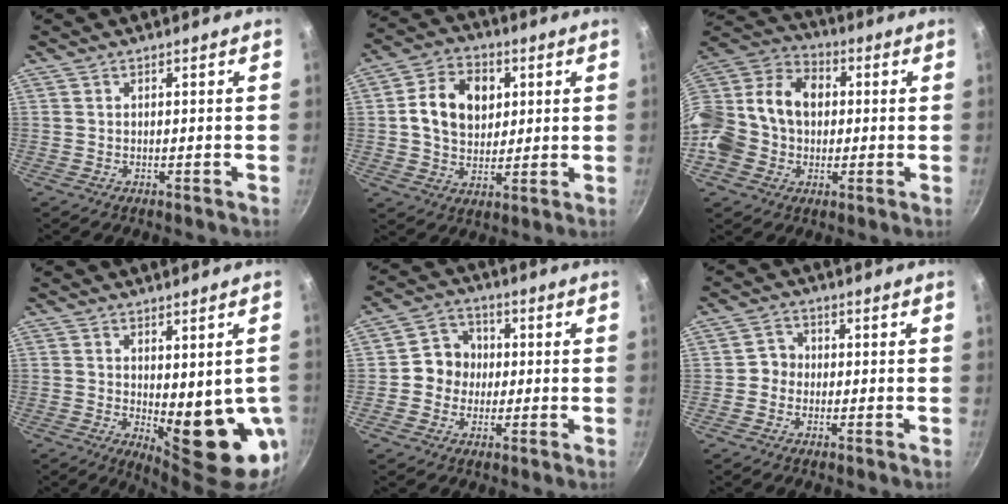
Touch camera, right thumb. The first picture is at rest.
{"total": 12.2, "force": [2.6, 9.3, 7.5], "torque": [-0.105, 0.005, 0.036]}
{"total": 20.4, "force": [-0.3, 16.5, 11.9], "torque": [-0.230, 0.057, -0.019]}
{"total": 13.5, "force": [-1.4, 5.3, 12.3], "torque": [-0.131, -0.020, -0.002]}
{"total": 7.3, "force": [-0.1, 6.8, 2.6], "torque": [-0.001, 0.016, -0.019]}
{"total": 3.1, "force": [-0.6, 2.9, 1.0], "torque": [0.007, 0.010, -0.019]}